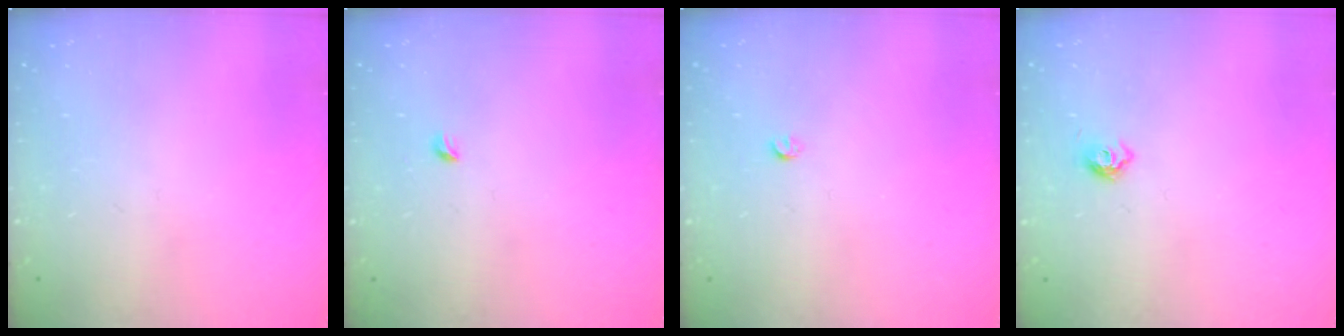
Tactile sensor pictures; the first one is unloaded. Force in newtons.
{"total": 2.7, "press": 2.6, "slide": 0.6}
{"total": 2.8, "press": 2.8, "slide": 0.5}
{"total": 5.6, "press": 5.5, "slide": 1.0}